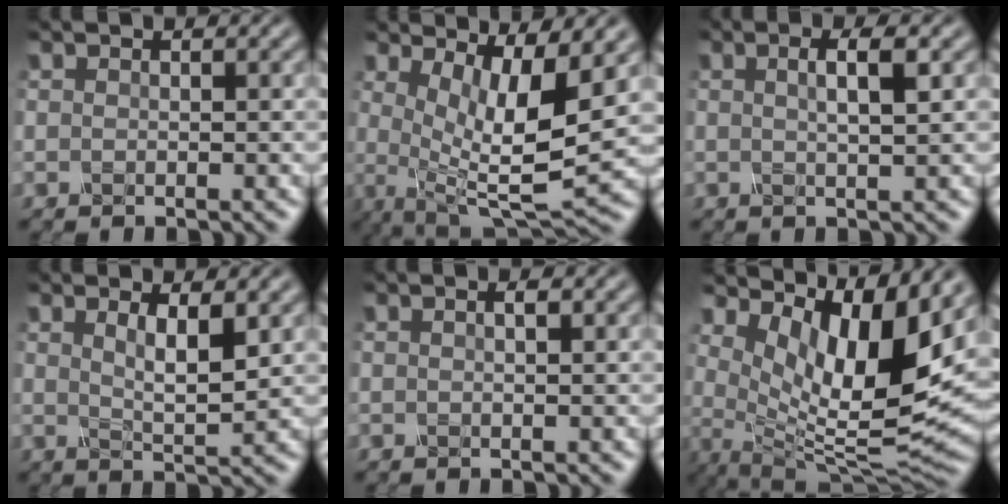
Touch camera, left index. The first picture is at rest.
{"total": 8.5, "force": [0.9, 2.6, 8.0], "torque": [-0.140, -0.016, 0.024]}
{"total": 2.6, "force": [0.3, 0.6, 2.5], "torque": [-0.037, 0.003, 0.008]}
{"total": 2.8, "force": [0.8, 0.6, 2.6], "torque": [-0.049, -0.009, 0.021]}
{"total": 0.7, "force": [0.0, 0.1, 0.7], "torque": [-0.008, -0.003, 0.002]}
{"total": 10.4, "force": [3.9, 3.5, 8.9], "torque": [-0.158, -0.015, 0.084]}